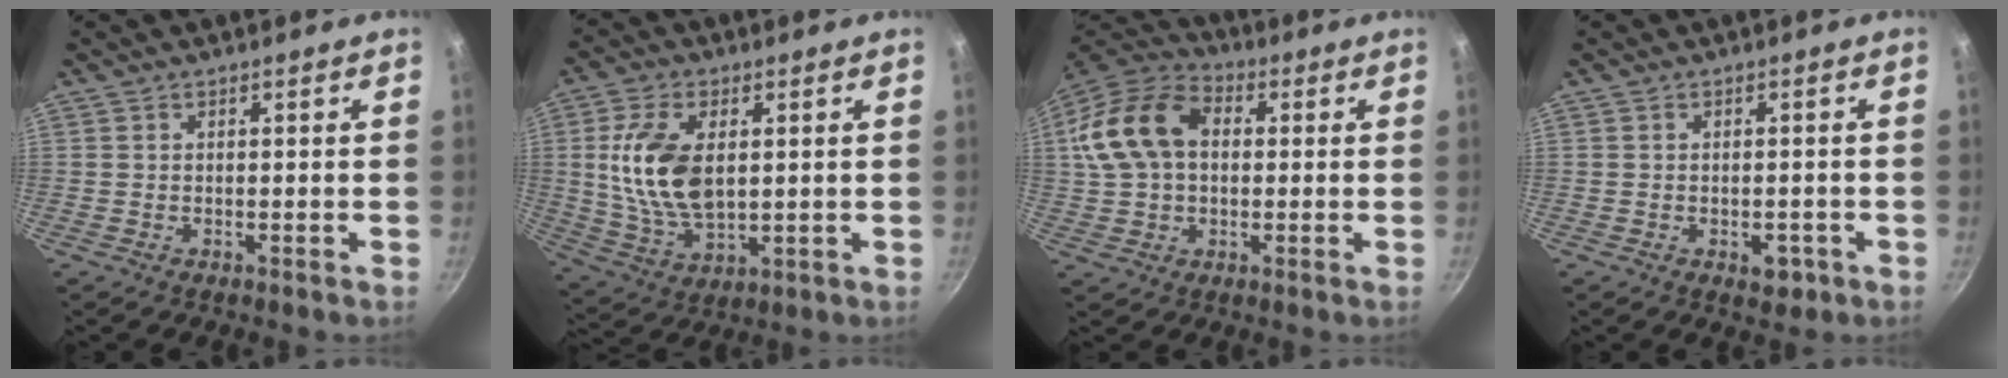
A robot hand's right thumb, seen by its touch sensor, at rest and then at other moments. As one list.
[{"total": 14.1, "force": [2.1, 8.0, 11.4], "torque": [-0.209, -0.013, 0.047]}, {"total": 16.2, "force": [2.4, 11.4, 11.3], "torque": [-0.201, 0.031, 0.029]}, {"total": 3.3, "force": [-1.4, 2.0, 2.3], "torque": [-0.018, 0.010, -0.010]}]